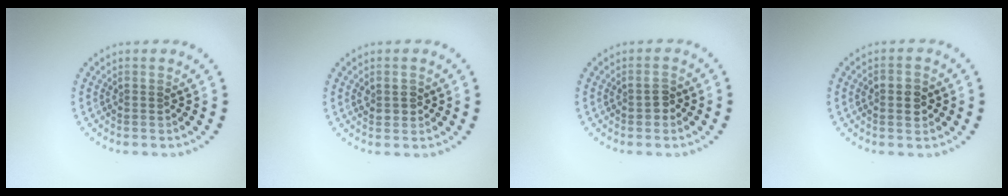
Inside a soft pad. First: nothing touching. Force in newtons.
{"total": 1.5, "press": 1.5, "slide": 0.4}
{"total": 1.3, "press": 1.3, "slide": 0.1}
{"total": 2.7, "press": 2.7, "slide": 0.2}